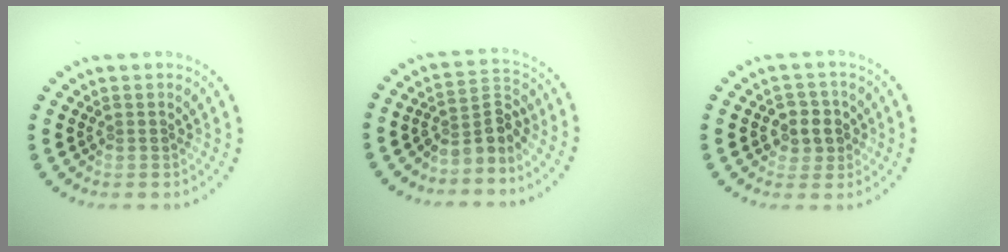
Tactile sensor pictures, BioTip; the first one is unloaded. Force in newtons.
{"total": 2.9, "press": 2.1, "slide": 2.0}
{"total": 2.8, "press": 2.7, "slide": 0.8}